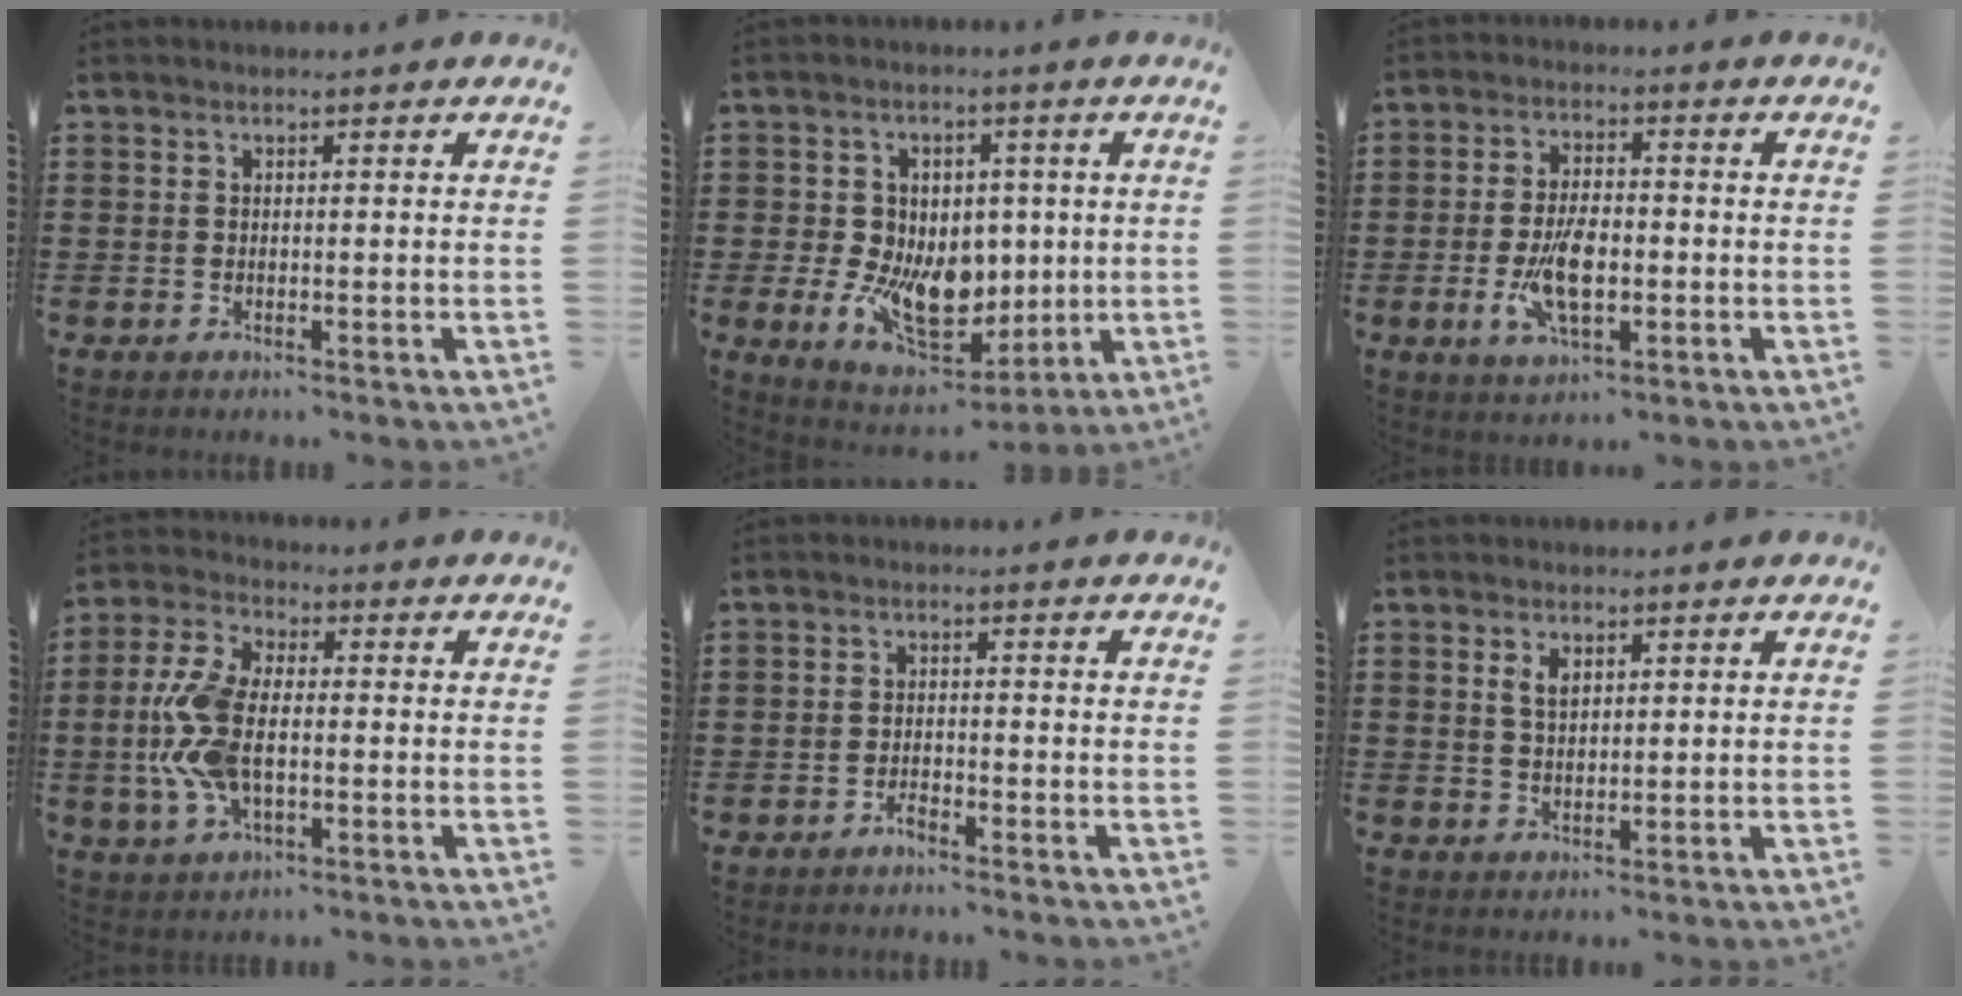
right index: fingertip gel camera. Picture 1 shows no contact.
{"total": 11.8, "force": [-0.9, 8.8, 7.8], "torque": [-0.153, 0.002, -0.003]}
{"total": 7.8, "force": [-1.6, 3.6, 6.8], "torque": [-0.149, -0.004, -0.032]}
{"total": 10.4, "force": [-1.0, 5.3, 8.9], "torque": [-0.219, -0.010, -0.025]}
{"total": 1.5, "force": [-1.4, 0.4, 0.5], "torque": [-0.014, 0.000, -0.026]}
{"total": 2.3, "force": [1.2, 1.3, 1.6], "torque": [-0.036, 0.003, 0.021]}